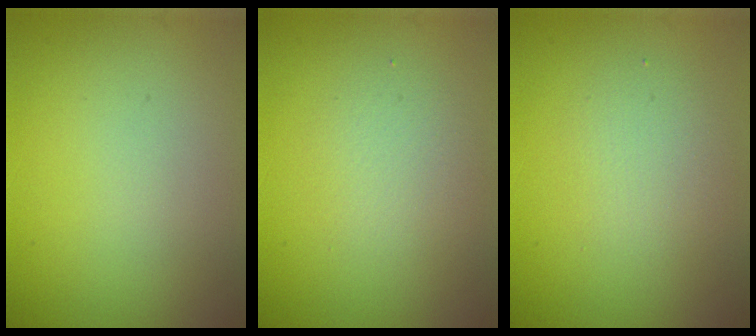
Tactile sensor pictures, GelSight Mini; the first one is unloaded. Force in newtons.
{"total": 2.2, "press": 2.2, "slide": 0.2}
{"total": 2.1, "press": 2.0, "slide": 0.1}